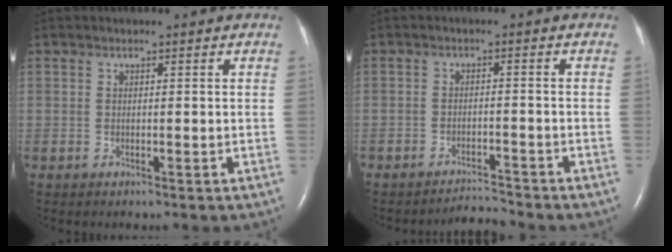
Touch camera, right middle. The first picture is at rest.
{"total": 2.9, "force": [-2.8, -0.5, -0.6], "torque": [0.006, -0.010, -0.042]}